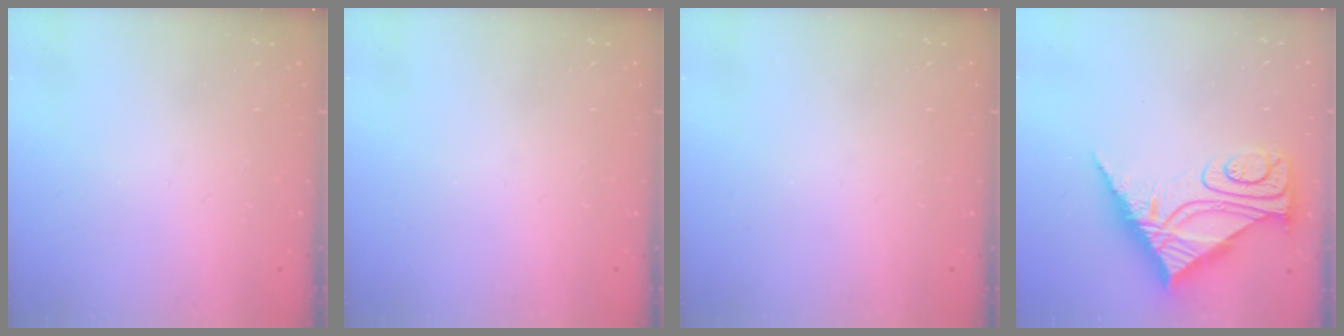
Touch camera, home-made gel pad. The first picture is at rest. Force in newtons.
{"total": 0.0}
{"total": 0.0}
{"total": 13.6, "press": 13.5, "slide": 1.4}